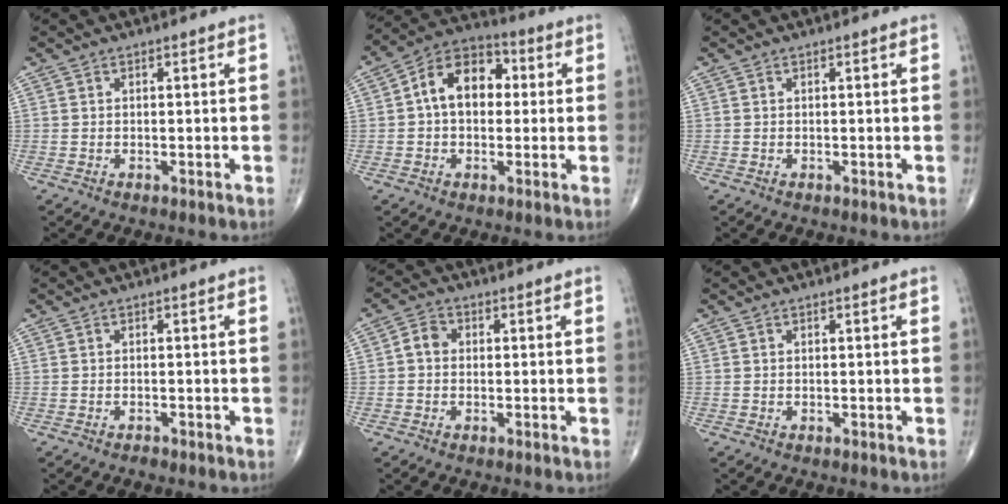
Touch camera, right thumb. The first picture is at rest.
{"total": 11.9, "force": [1.4, 8.1, 8.6], "torque": [-0.117, 0.030, 0.011]}
{"total": 0.0}
{"total": 0.8, "force": [-0.6, 0.3, 0.3], "torque": [-0.008, 0.004, -0.010]}
{"total": 4.0, "force": [-0.1, 3.3, 2.1], "torque": [-0.027, 0.013, -0.011]}
{"total": 0.0}